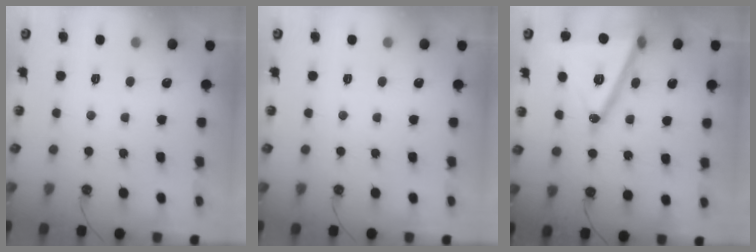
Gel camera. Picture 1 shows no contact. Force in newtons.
{"total": 0.0}
{"total": 24.8, "press": 24.6, "slide": 3.4}